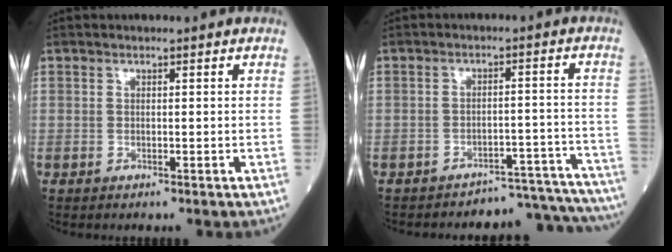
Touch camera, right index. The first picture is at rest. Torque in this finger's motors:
{"motor_torque": [0.97, -1.17, 0.11, 0.04]}